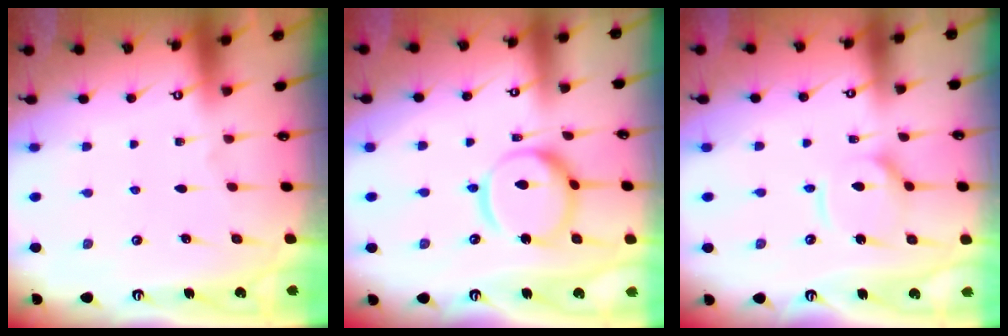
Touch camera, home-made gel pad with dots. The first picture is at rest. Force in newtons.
{"total": 13.7, "press": 13.7, "slide": 1.3}
{"total": 10.2, "press": 10.2, "slide": 1.2}